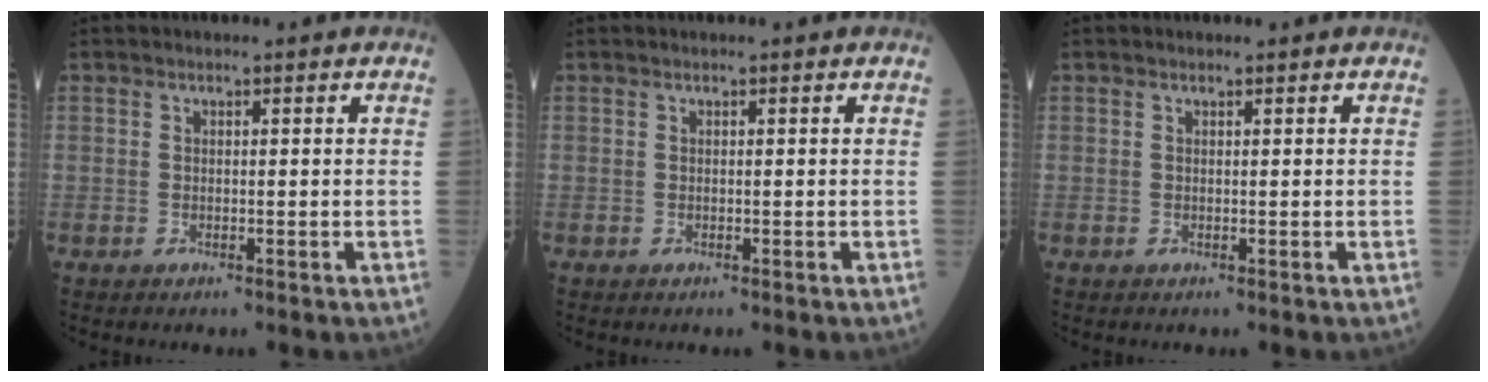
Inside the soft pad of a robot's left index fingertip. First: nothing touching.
{"total": 0.0}
{"total": 0.0}